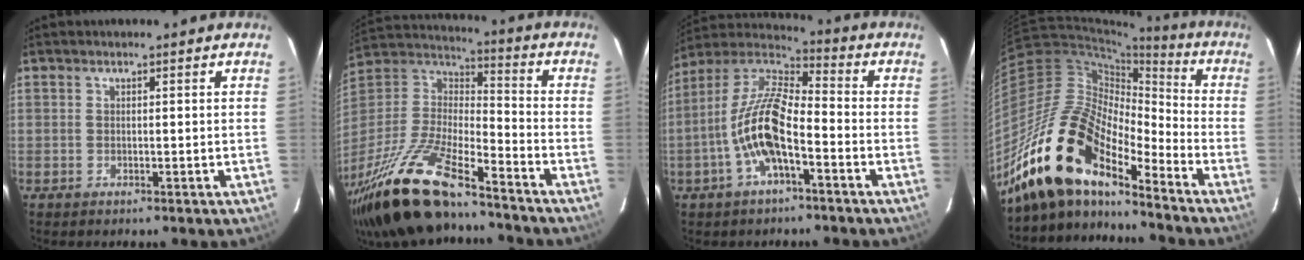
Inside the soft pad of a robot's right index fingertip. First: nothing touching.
{"total": 24.9, "force": [-18.3, 6.7, 15.5], "torque": [-0.320, -0.035, -0.328]}
{"total": 13.7, "force": [-4.8, 4.8, 11.9], "torque": [-0.243, 0.004, -0.096]}
{"total": 20.2, "force": [-15.1, 6.8, 11.6], "torque": [-0.214, -0.011, -0.299]}